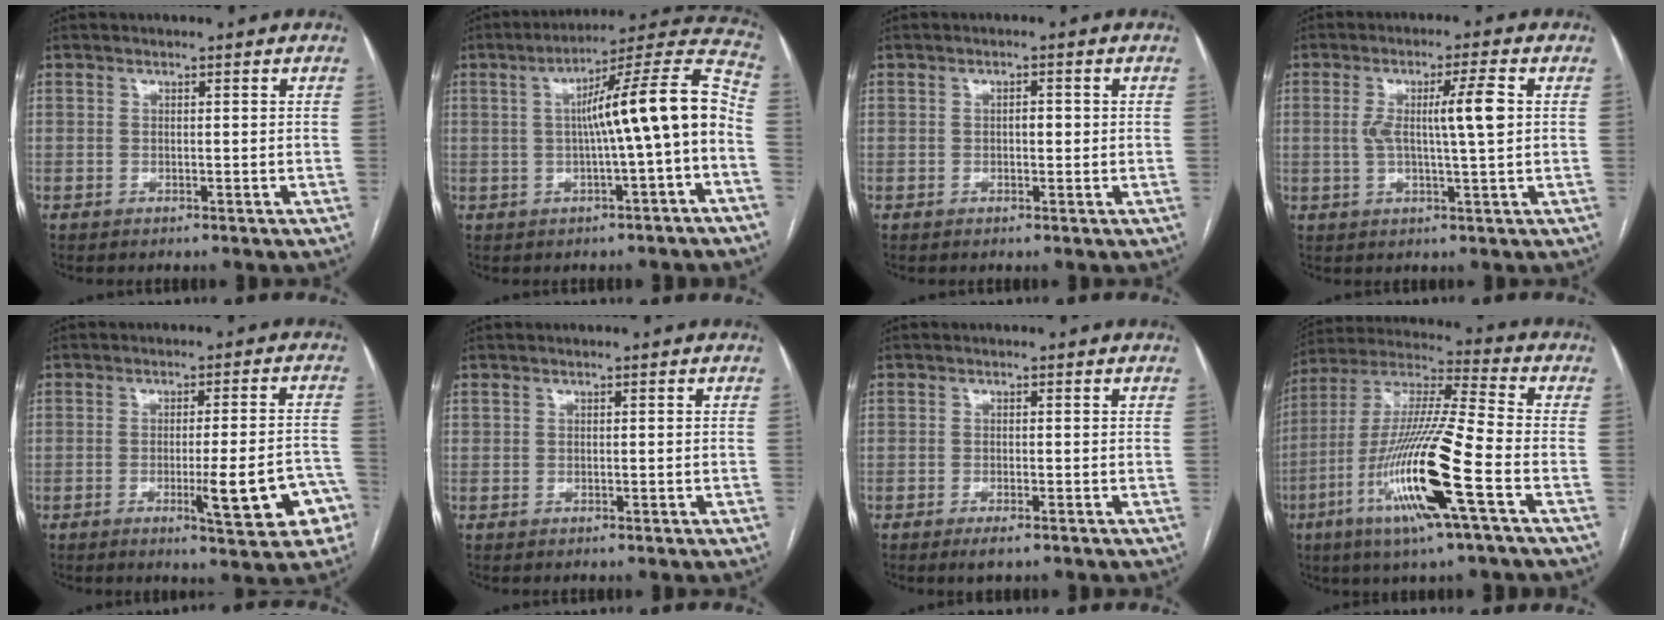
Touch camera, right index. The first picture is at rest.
{"total": 14.1, "force": [-1.1, -0.1, 14.0], "torque": [-0.199, 0.036, -0.018]}
{"total": 1.5, "force": [0.0, 0.7, 1.3], "torque": [-0.021, 0.004, 0.001]}
{"total": 6.8, "force": [0.9, -0.2, 6.7], "torque": [-0.118, 0.007, 0.018]}
{"total": 10.2, "force": [-3.9, 1.4, 9.3], "torque": [-0.116, 0.008, -0.043]}
{"total": 0.0}
{"total": 2.2, "force": [-1.4, 0.3, 1.6], "torque": [-0.028, -0.003, -0.020]}
{"total": 18.7, "force": [-6.9, 0.2, 17.4], "torque": [-0.361, -0.020, -0.134]}